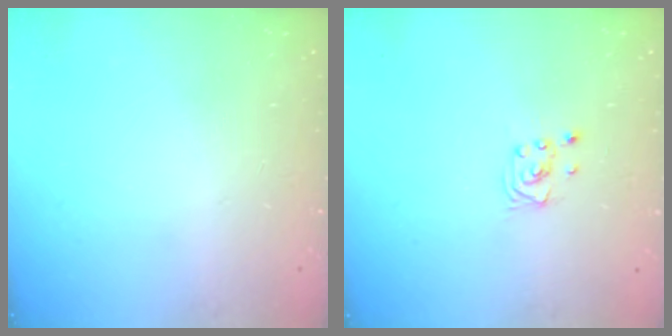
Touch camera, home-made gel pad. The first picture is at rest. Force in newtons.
{"total": 2.0, "press": 2.0, "slide": 0.1}